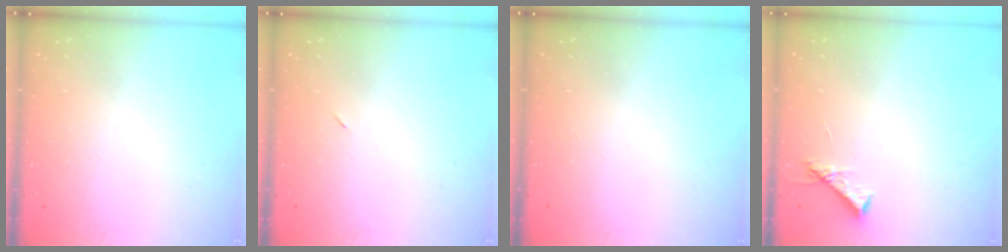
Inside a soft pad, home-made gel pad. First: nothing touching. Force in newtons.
{"total": 2.3, "press": 2.0, "slide": 1.2}
{"total": 0.0}
{"total": 6.0, "press": 6.0, "slide": 0.5}